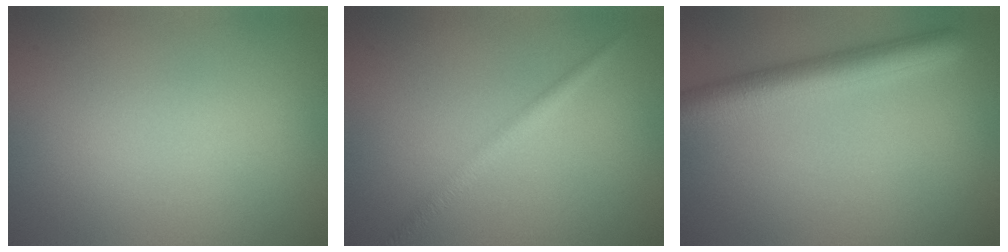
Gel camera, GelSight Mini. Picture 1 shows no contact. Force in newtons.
{"total": 1.8, "press": 1.8, "slide": 0.0}
{"total": 5.2, "press": 5.2, "slide": 0.2}